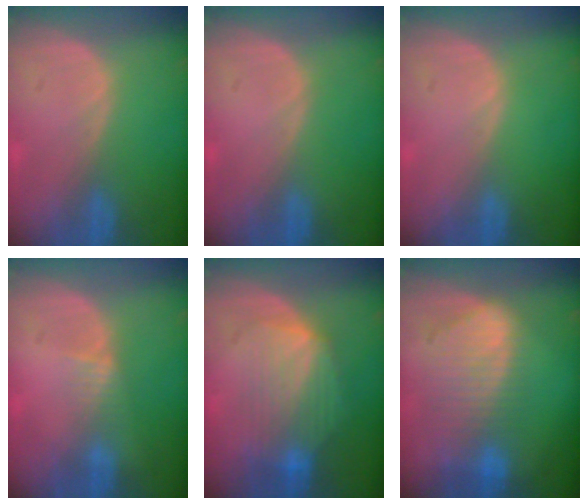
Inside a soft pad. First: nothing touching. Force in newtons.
{"total": 0.0}
{"total": 0.0}
{"total": 1.8, "press": 1.5, "slide": 1.0}
{"total": 7.9, "press": 7.5, "slide": 2.3}
{"total": 9.1, "press": 8.0, "slide": 4.3}